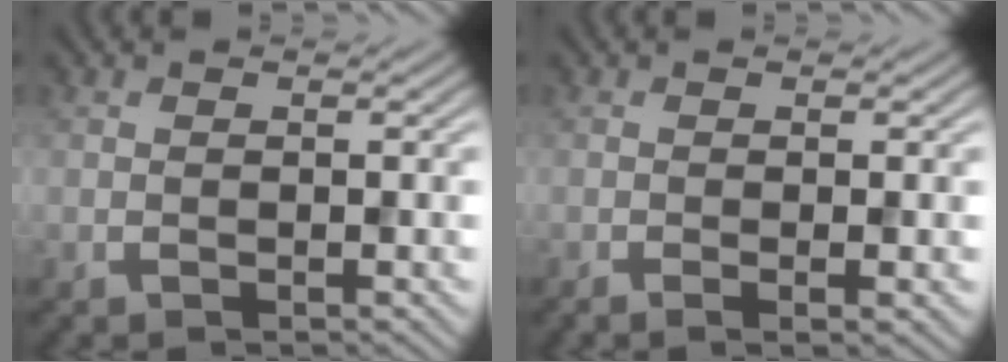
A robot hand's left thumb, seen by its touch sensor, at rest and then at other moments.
{"total": 1.7, "force": [-0.5, 0.4, 1.6], "torque": [-0.024, -0.004, -0.011]}